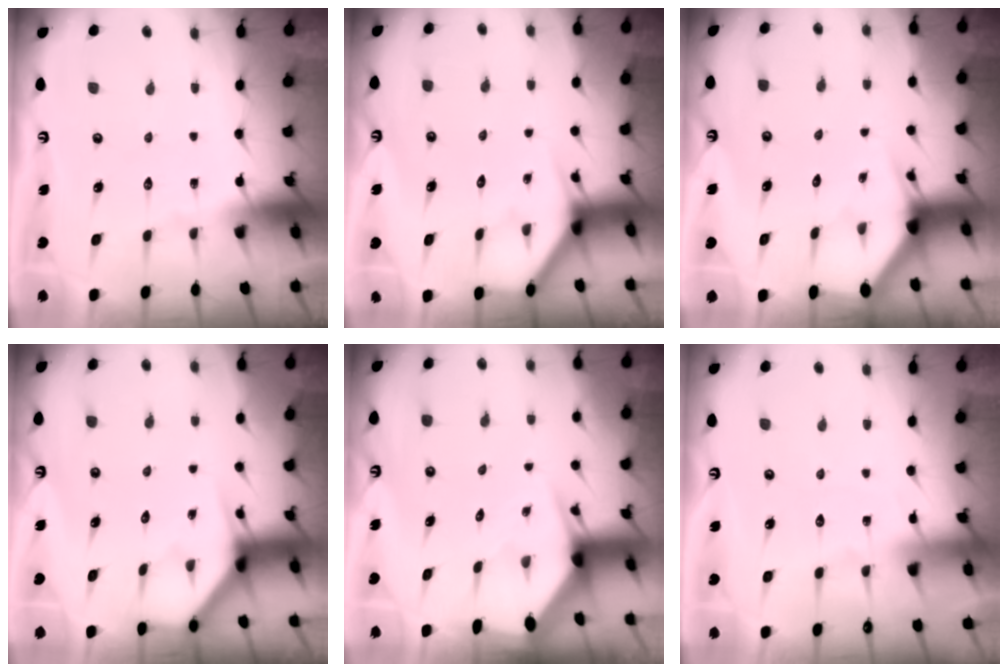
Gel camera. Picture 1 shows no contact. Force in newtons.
{"total": 3.8, "press": 3.8, "slide": 0.3}
{"total": 2.9, "press": 2.9, "slide": 0.1}
{"total": 4.0, "press": 3.9, "slide": 0.2}
{"total": 3.1, "press": 3.1, "slide": 0.4}
{"total": 2.5, "press": 2.5, "slide": 0.3}